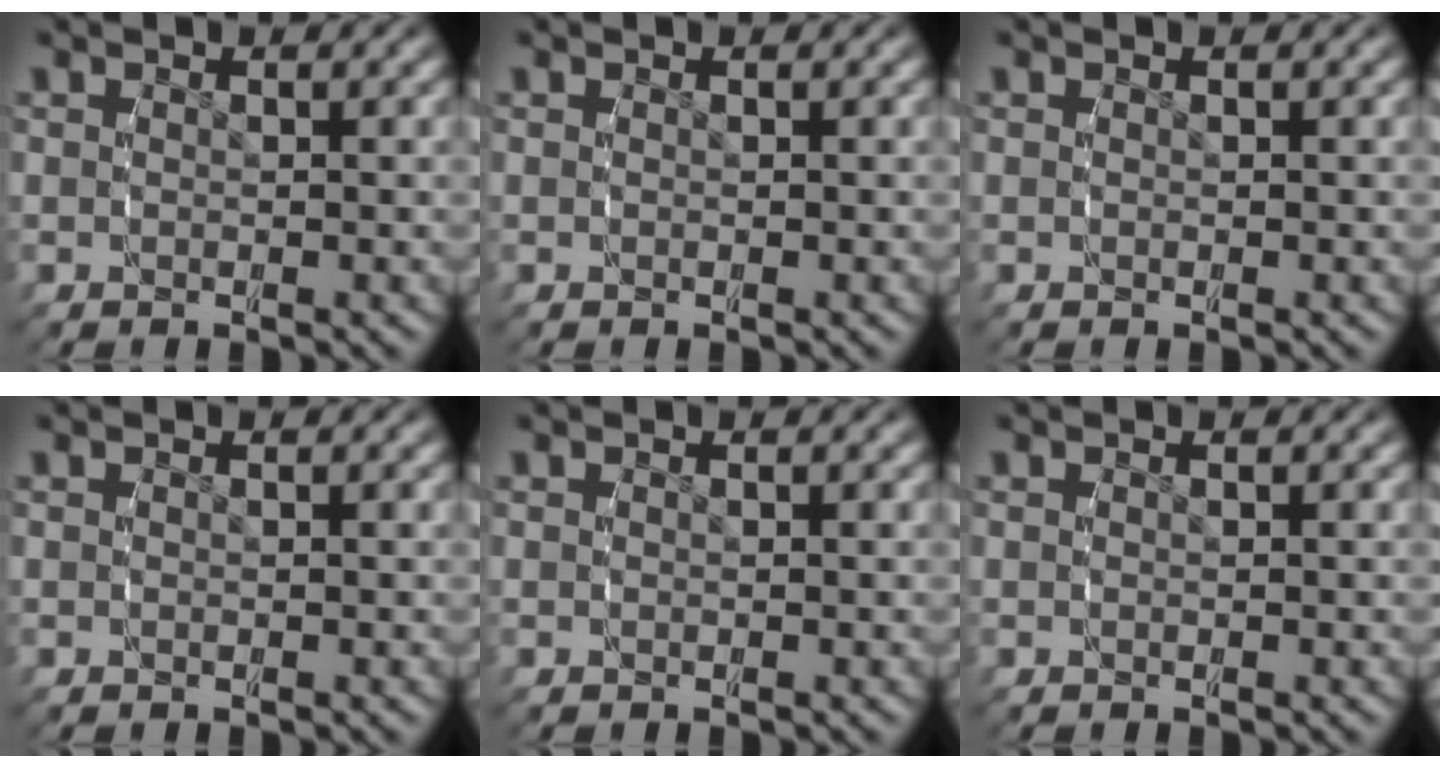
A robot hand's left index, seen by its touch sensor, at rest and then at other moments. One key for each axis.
{"total": 0.0}
{"total": 0.0}
{"total": 0.0}
{"total": 0.0}
{"total": 0.0}